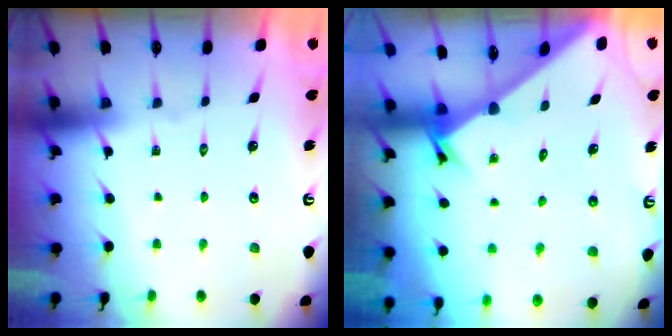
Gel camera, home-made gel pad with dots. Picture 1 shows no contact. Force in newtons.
{"total": 2.5, "press": 2.5, "slide": 0.1}